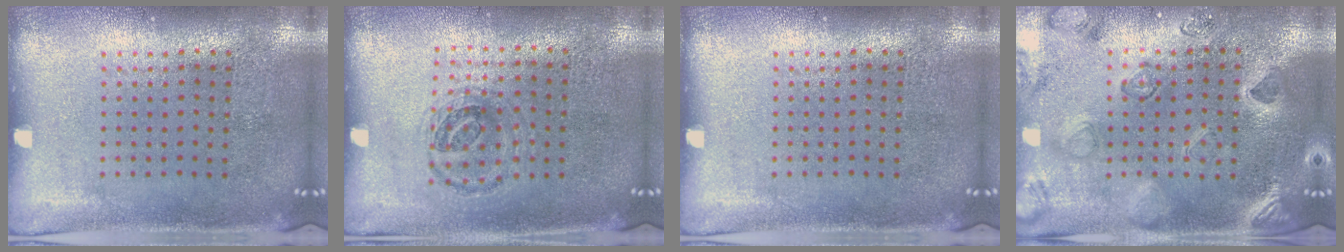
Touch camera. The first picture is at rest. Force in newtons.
{"total": 1.0, "press": 0.9, "slide": 0.2}
{"total": 0.0}
{"total": 2.4, "press": 2.3, "slide": 0.7}